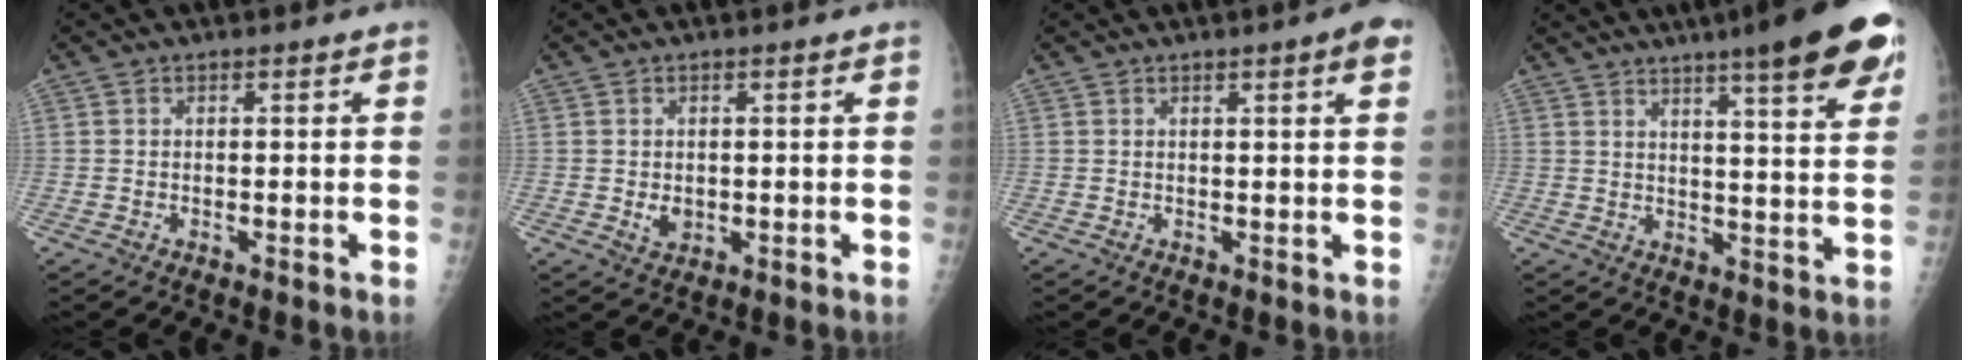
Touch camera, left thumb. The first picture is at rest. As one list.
[{"total": 2.3, "force": [0.0, 1.8, 1.5], "torque": [-0.017, -0.004, 0.007]}, {"total": 3.9, "force": [1.9, 0.3, 3.3], "torque": [-0.040, -0.004, 0.022]}, {"total": 18.3, "force": [11.5, 2.8, 14.0], "torque": [-0.172, -0.036, 0.144]}]